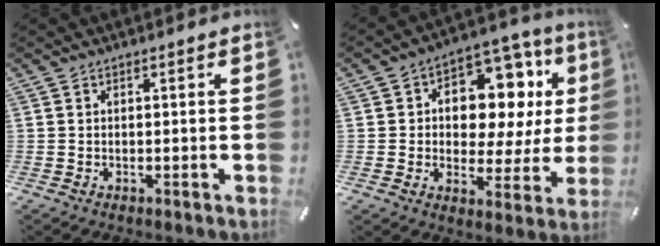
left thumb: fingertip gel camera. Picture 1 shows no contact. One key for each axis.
{"total": 13.5, "fx": 4.9, "fy": 9.4, "fz": 8.4, "tx": -0.102, "ty": -0.042, "tz": 0.090}